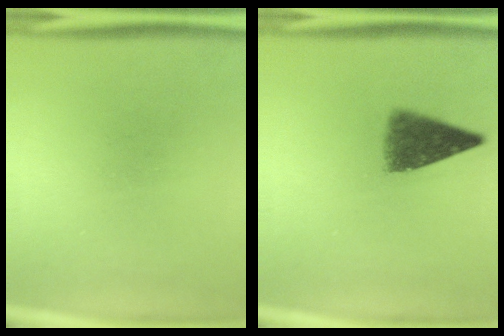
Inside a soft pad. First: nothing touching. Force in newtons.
{"total": 7.2}